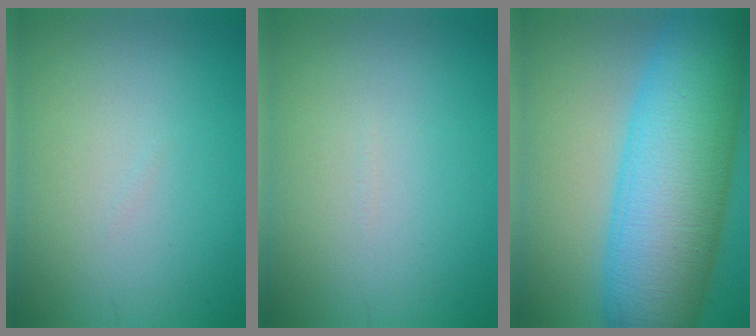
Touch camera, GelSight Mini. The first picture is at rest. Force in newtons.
{"total": 0.0}
{"total": 13.8, "press": 13.8, "slide": 0.3}